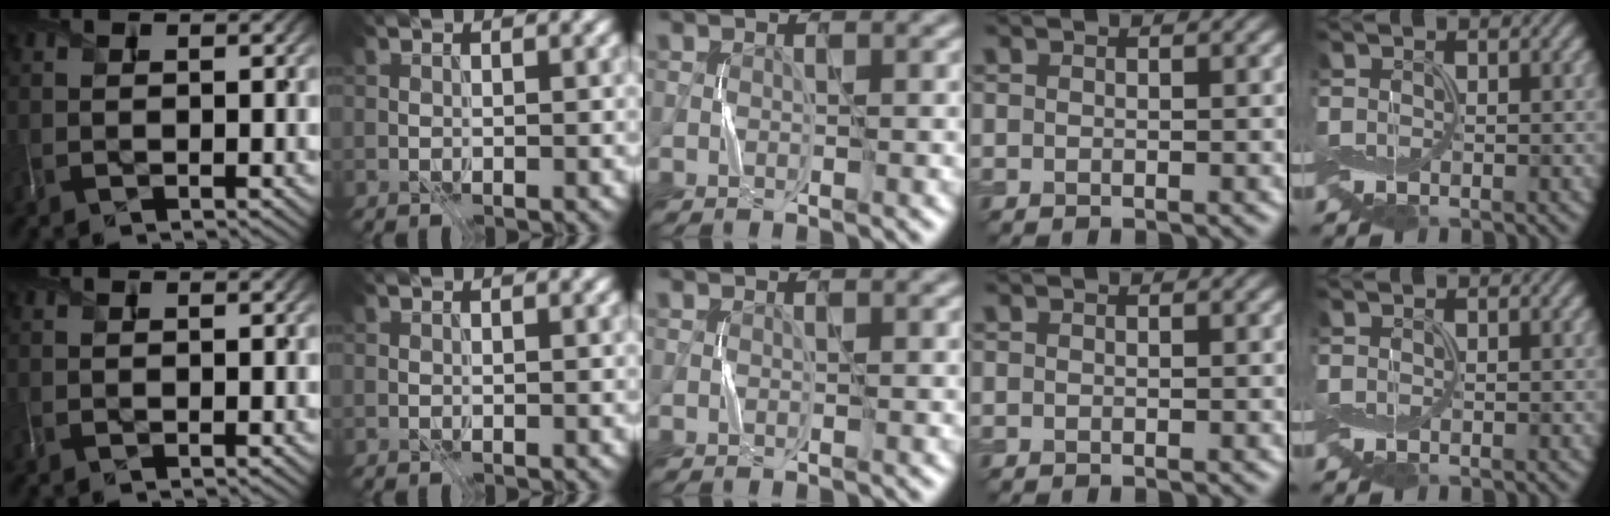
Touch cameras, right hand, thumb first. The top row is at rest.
{}